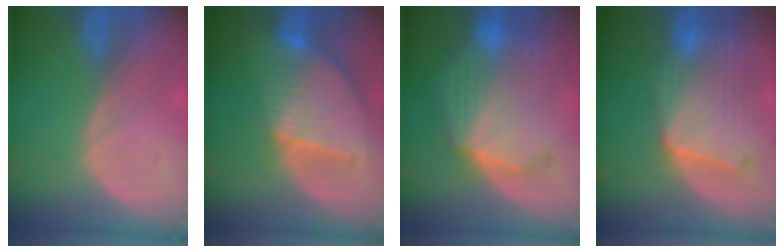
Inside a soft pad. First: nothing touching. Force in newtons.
{"total": 9.5, "press": 8.2, "slide": 4.8}
{"total": 10.6, "press": 10.6, "slide": 0.8}
{"total": 10.7, "press": 9.3, "slide": 5.3}